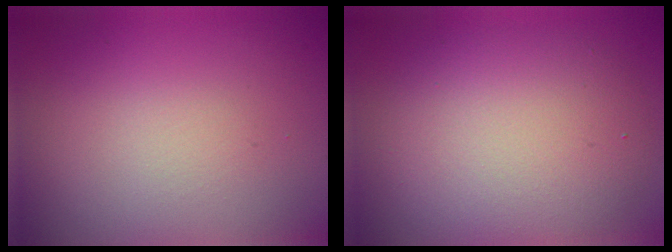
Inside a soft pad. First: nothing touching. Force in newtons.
{"total": 7.1, "press": 7.1, "slide": 0.3}